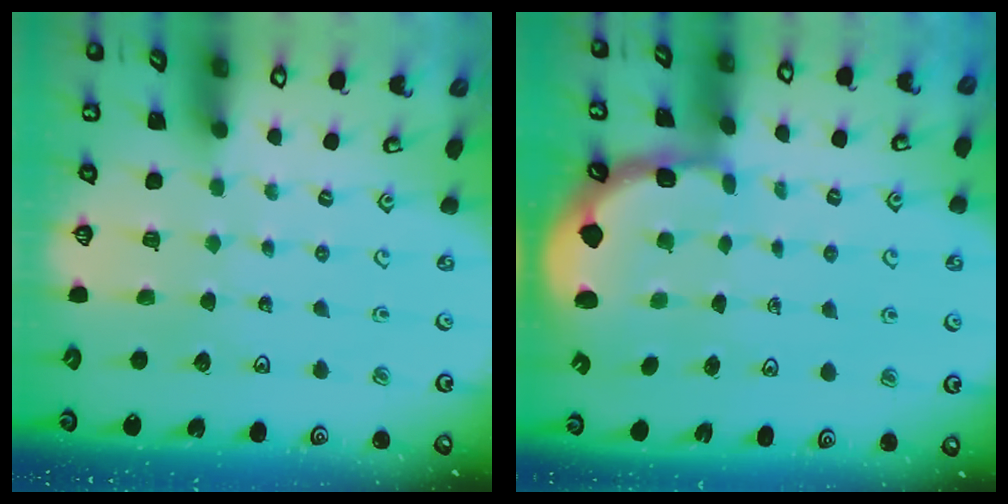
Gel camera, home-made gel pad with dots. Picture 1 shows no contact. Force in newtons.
{"total": 1.8, "press": 1.7, "slide": 0.5}